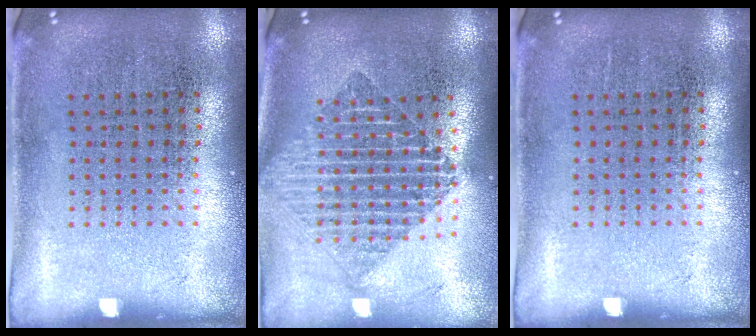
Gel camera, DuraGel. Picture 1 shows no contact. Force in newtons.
{"total": 1.9, "press": 1.6, "slide": 1.1}
{"total": 0.0}